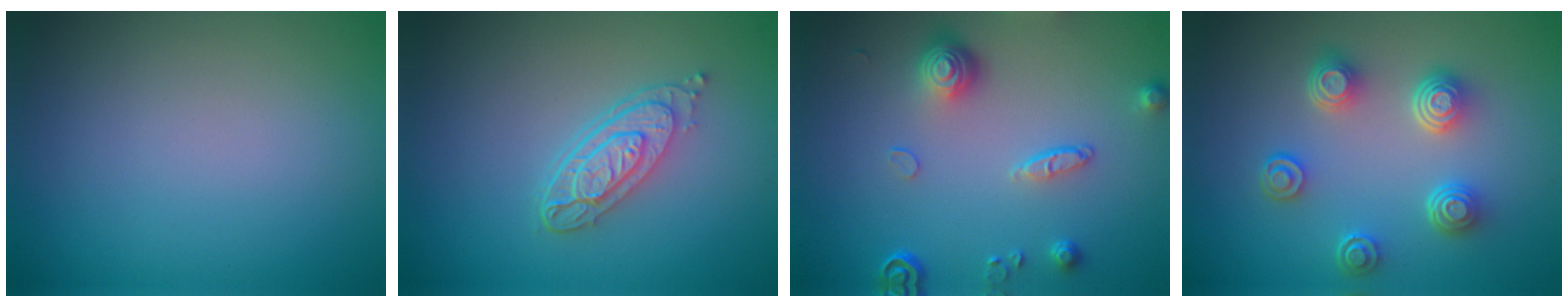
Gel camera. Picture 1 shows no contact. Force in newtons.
{"total": 4.0, "press": 3.1, "slide": 2.6}
{"total": 4.2, "press": 3.2, "slide": 2.7}
{"total": 4.6, "press": 3.6, "slide": 2.9}